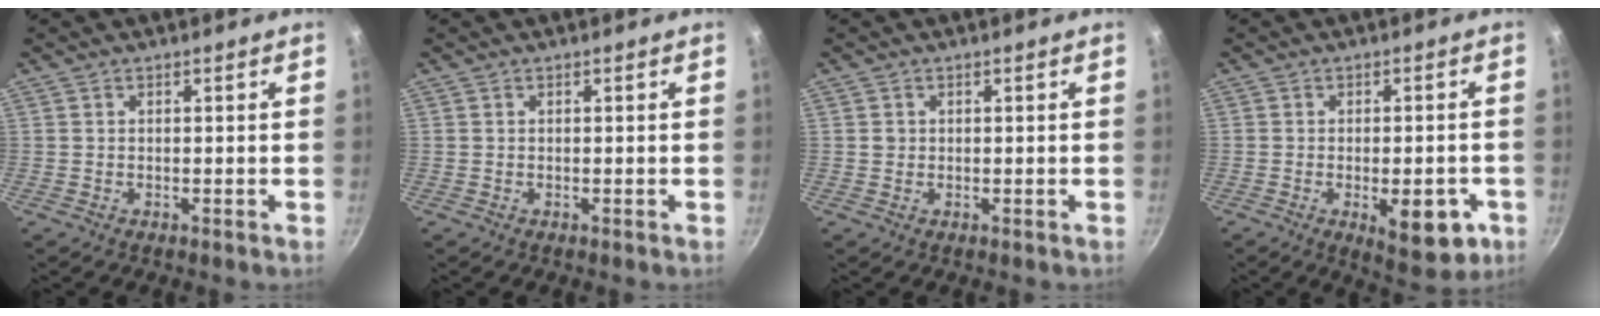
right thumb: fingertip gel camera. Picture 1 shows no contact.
{"total": 0.0}
{"total": 1.0, "force": [0.1, 0.9, 0.2], "torque": [0.000, 0.001, 0.002]}
{"total": 10.5, "force": [-3.6, 4.7, 8.7], "torque": [-0.078, 0.008, -0.036]}